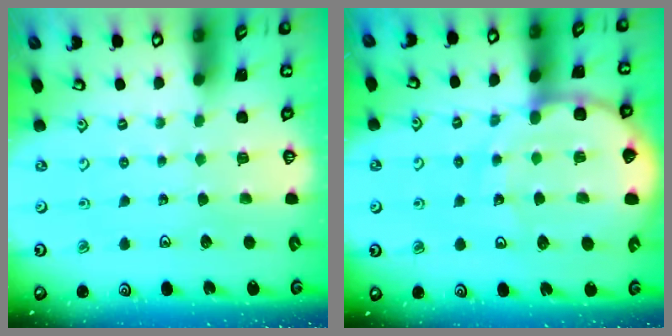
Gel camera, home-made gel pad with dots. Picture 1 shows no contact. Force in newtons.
{"total": 13.5, "press": 13.4, "slide": 1.6}